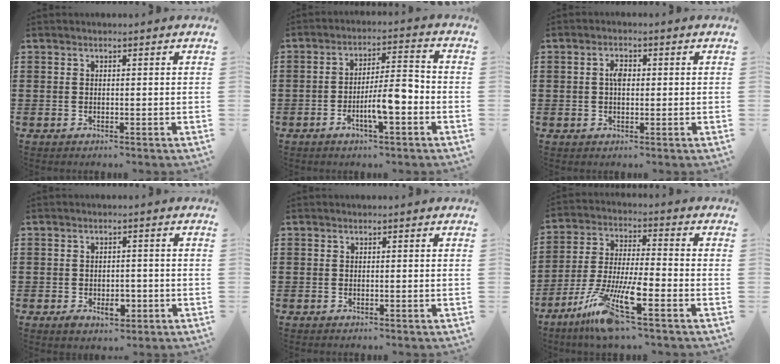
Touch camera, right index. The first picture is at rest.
{"total": 7.3, "force": [-2.8, 1.7, 6.5], "torque": [-0.113, 0.005, -0.052]}
{"total": 2.5, "force": [0.2, 1.3, 2.1], "torque": [-0.043, 0.007, 0.002]}
{"total": 3.9, "force": [-1.4, 2.3, 2.9], "torque": [-0.041, 0.000, -0.024]}
{"total": 0.0}
{"total": 12.4, "force": [-7.5, 1.7, 9.7], "torque": [-0.213, -0.011, -0.145]}